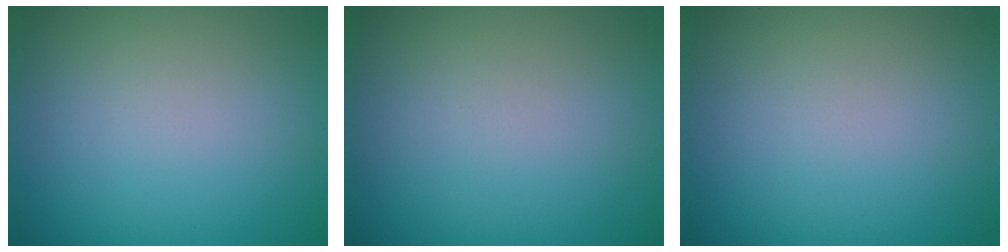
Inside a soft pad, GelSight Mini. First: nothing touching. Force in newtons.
{"total": 0.0}
{"total": 0.0}